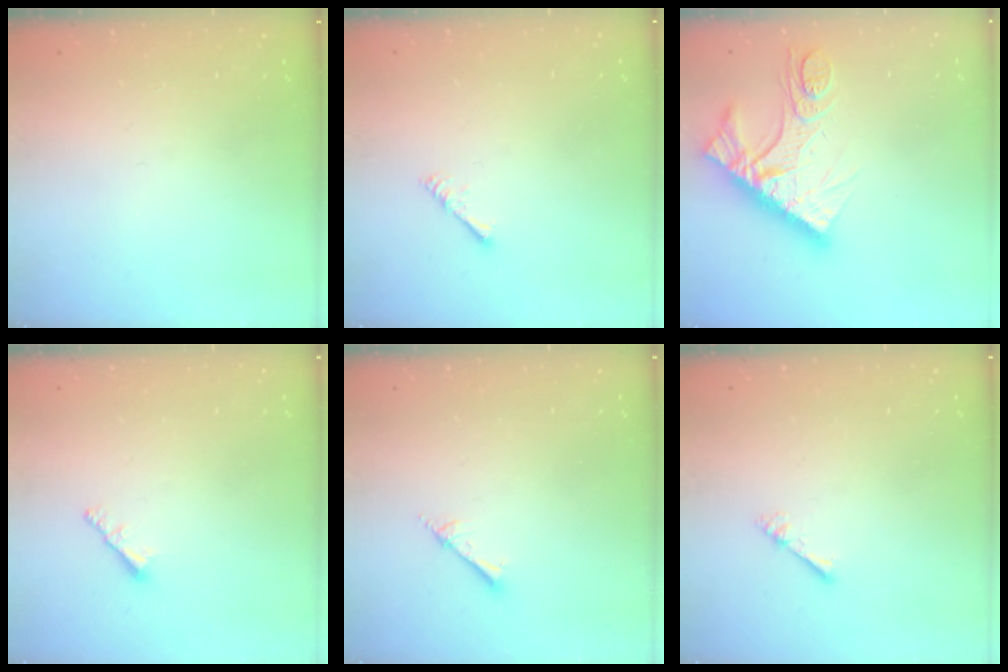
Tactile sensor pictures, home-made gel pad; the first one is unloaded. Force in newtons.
{"total": 2.0, "press": 1.9, "slide": 0.4}
{"total": 14.2, "press": 14.1, "slide": 1.5}
{"total": 2.1, "press": 2.0, "slide": 0.5}
{"total": 2.0, "press": 2.0, "slide": 0.2}
{"total": 1.0, "press": 1.0, "slide": 0.3}